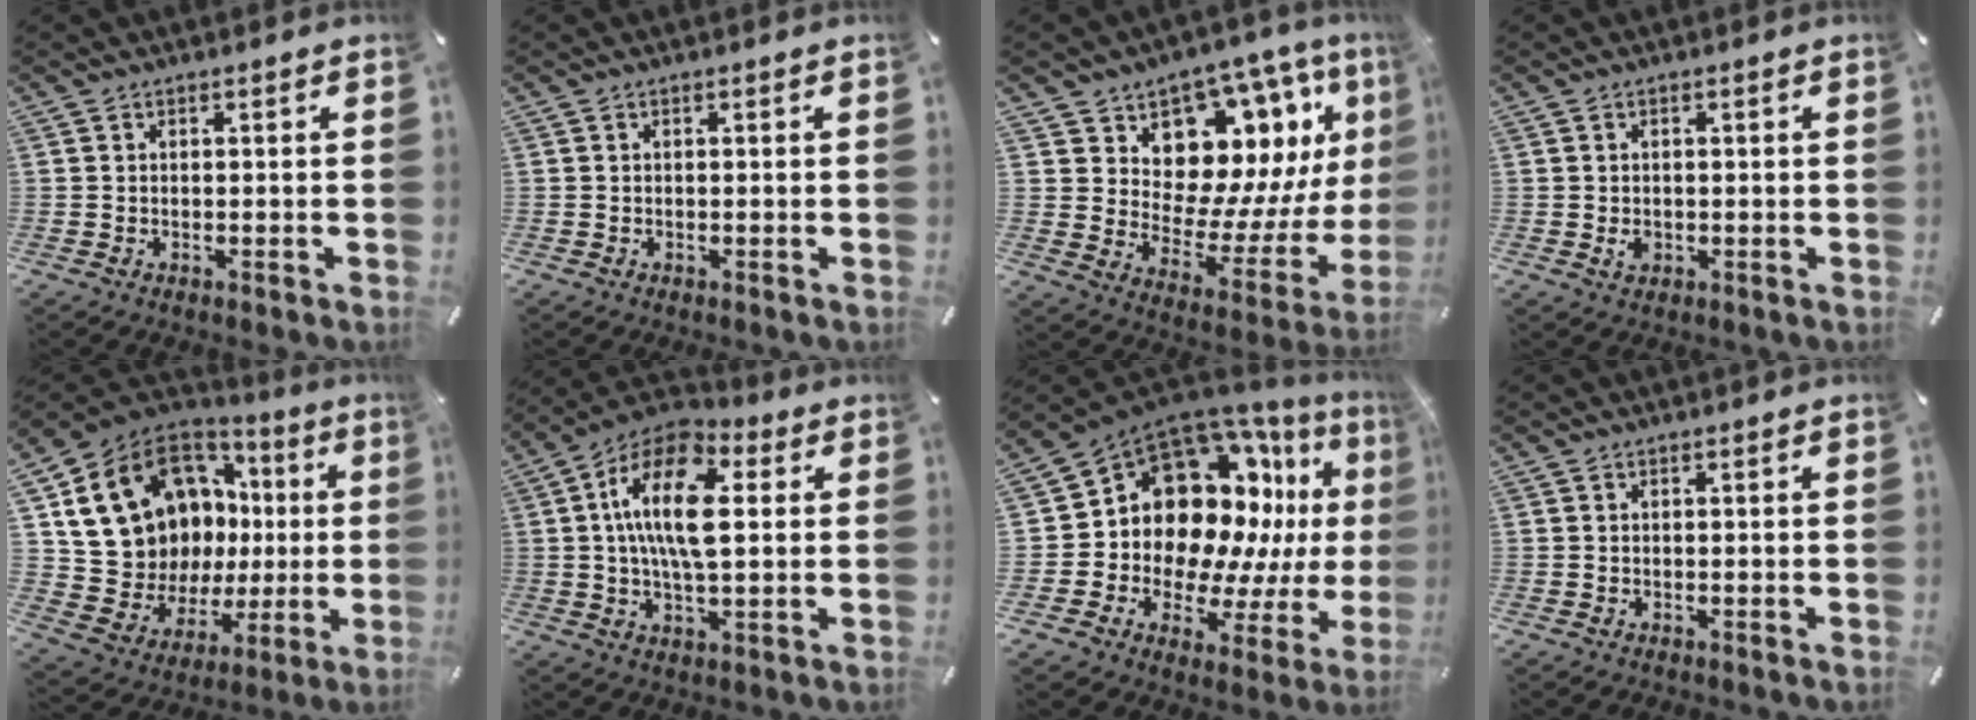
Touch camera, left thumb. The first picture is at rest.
{"total": 0.0}
{"total": 14.0, "force": [8.4, 9.6, 5.7], "torque": [-0.087, -0.097, 0.157]}
{"total": 1.8, "force": [-0.2, 1.4, 1.1], "torque": [-0.014, 0.000, -0.005]}
{"total": 18.3, "force": [6.9, 14.5, 8.7], "torque": [-0.170, -0.054, 0.161]}
{"total": 16.3, "force": [2.8, 8.2, 13.8], "torque": [-0.274, 0.002, 0.045]}
{"total": 17.5, "force": [5.1, 13.4, 10.0], "torque": [-0.177, -0.078, 0.111]}
{"total": 0.0}